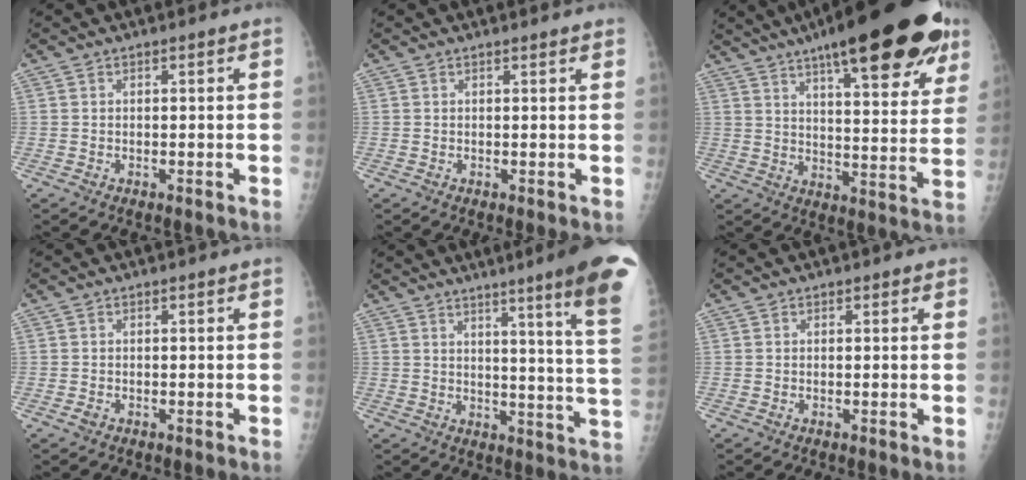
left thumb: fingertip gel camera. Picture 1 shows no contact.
{"total": 1.2, "force": [1.1, 0.4, 0.3], "torque": [0.000, -0.003, 0.014]}
{"total": 28.1, "force": [17.9, 7.8, 20.2], "torque": [-0.261, -0.042, 0.244]}
{"total": 0.8, "force": [-0.3, 0.6, 0.4], "torque": [-0.007, -0.001, -0.006]}
{"total": 17.7, "force": [11.1, -0.1, 13.7], "torque": [-0.162, -0.074, 0.129]}
{"total": 1.0, "force": [0.6, 0.8, 0.2], "torque": [0.010, -0.002, 0.003]}